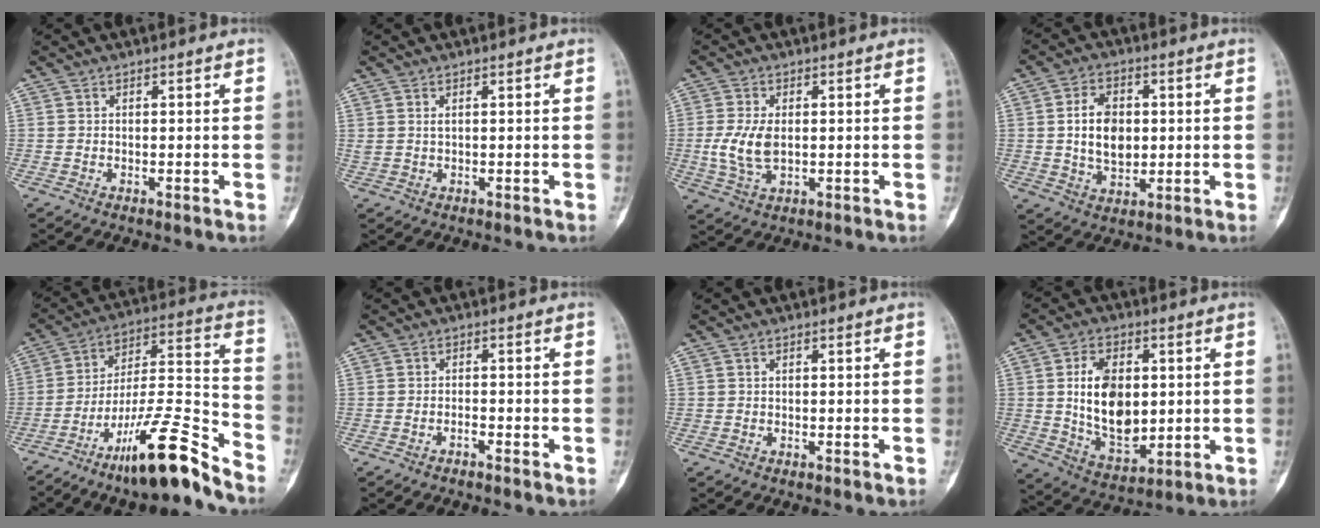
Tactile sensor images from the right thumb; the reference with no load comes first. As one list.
[{"total": 1.1, "force": [0.5, 0.4, 0.8], "torque": [-0.021, 0.004, 0.015]}, {"total": 6.7, "force": [0.0, 3.7, 5.5], "torque": [-0.125, -0.004, 0.003]}, {"total": 9.8, "force": [0.9, 6.6, 7.1], "torque": [-0.104, -0.001, 0.020]}, {"total": 18.4, "force": [-13.2, 2.7, 12.5], "torque": [-0.209, 0.099, -0.224]}, {"total": 1.2, "force": [-1.1, 0.3, 0.6], "torque": [-0.017, 0.013, -0.019]}, {"total": 0.0}, {"total": 14.2, "force": [1.6, 8.8, 11.0], "torque": [-0.162, -0.014, 0.037]}]